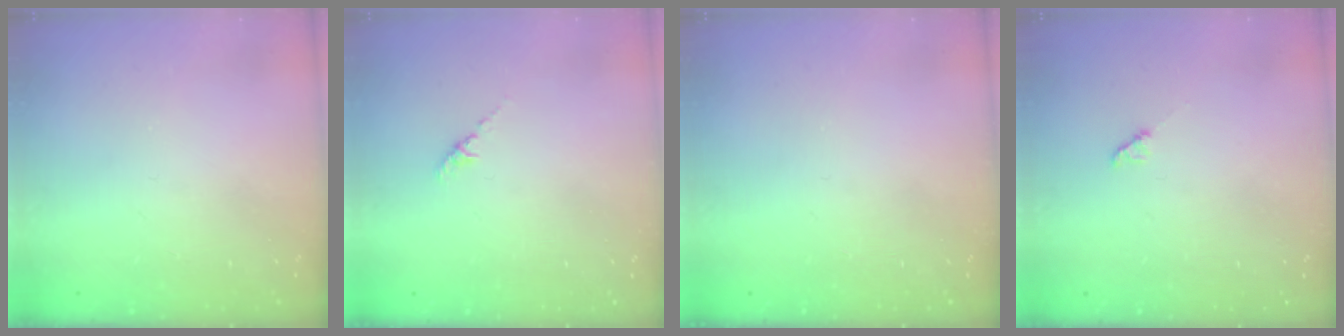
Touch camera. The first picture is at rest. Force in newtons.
{"total": 1.2, "press": 1.1, "slide": 0.5}
{"total": 0.0}
{"total": 2.2, "press": 2.2, "slide": 0.3}